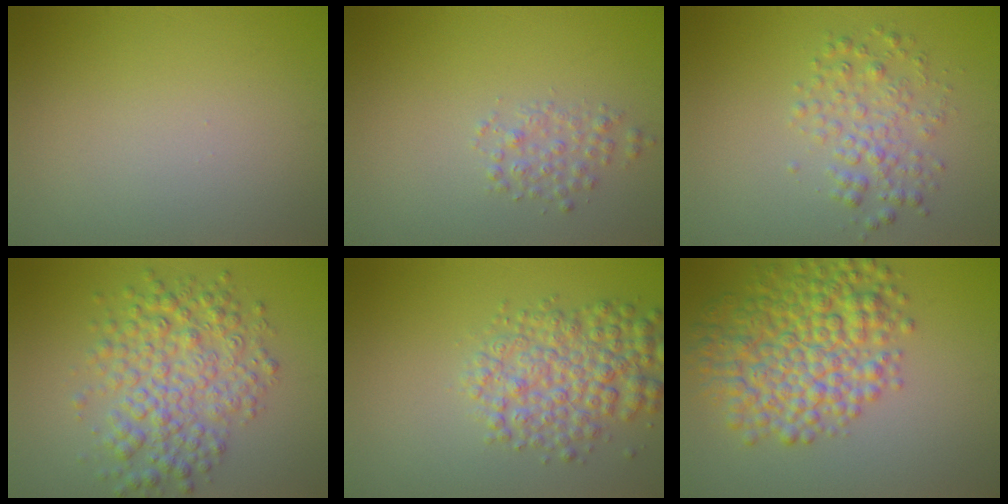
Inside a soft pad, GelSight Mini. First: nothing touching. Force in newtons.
{"total": 1.6, "press": 1.6, "slide": 0.0}
{"total": 2.8, "press": 2.8, "slide": 0.0}
{"total": 5.9, "press": 5.9, "slide": 0.0}
{"total": 5.2, "press": 5.2, "slide": 0.2}
{"total": 8.0, "press": 8.0, "slide": 0.0}